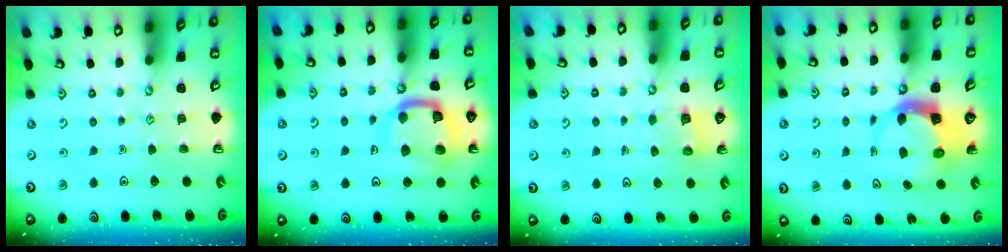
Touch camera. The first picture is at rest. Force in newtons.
{"total": 14.6, "press": 14.5, "slide": 1.6}
{"total": 2.5, "press": 2.5, "slide": 0.1}
{"total": 6.1, "press": 6.0, "slide": 0.9}